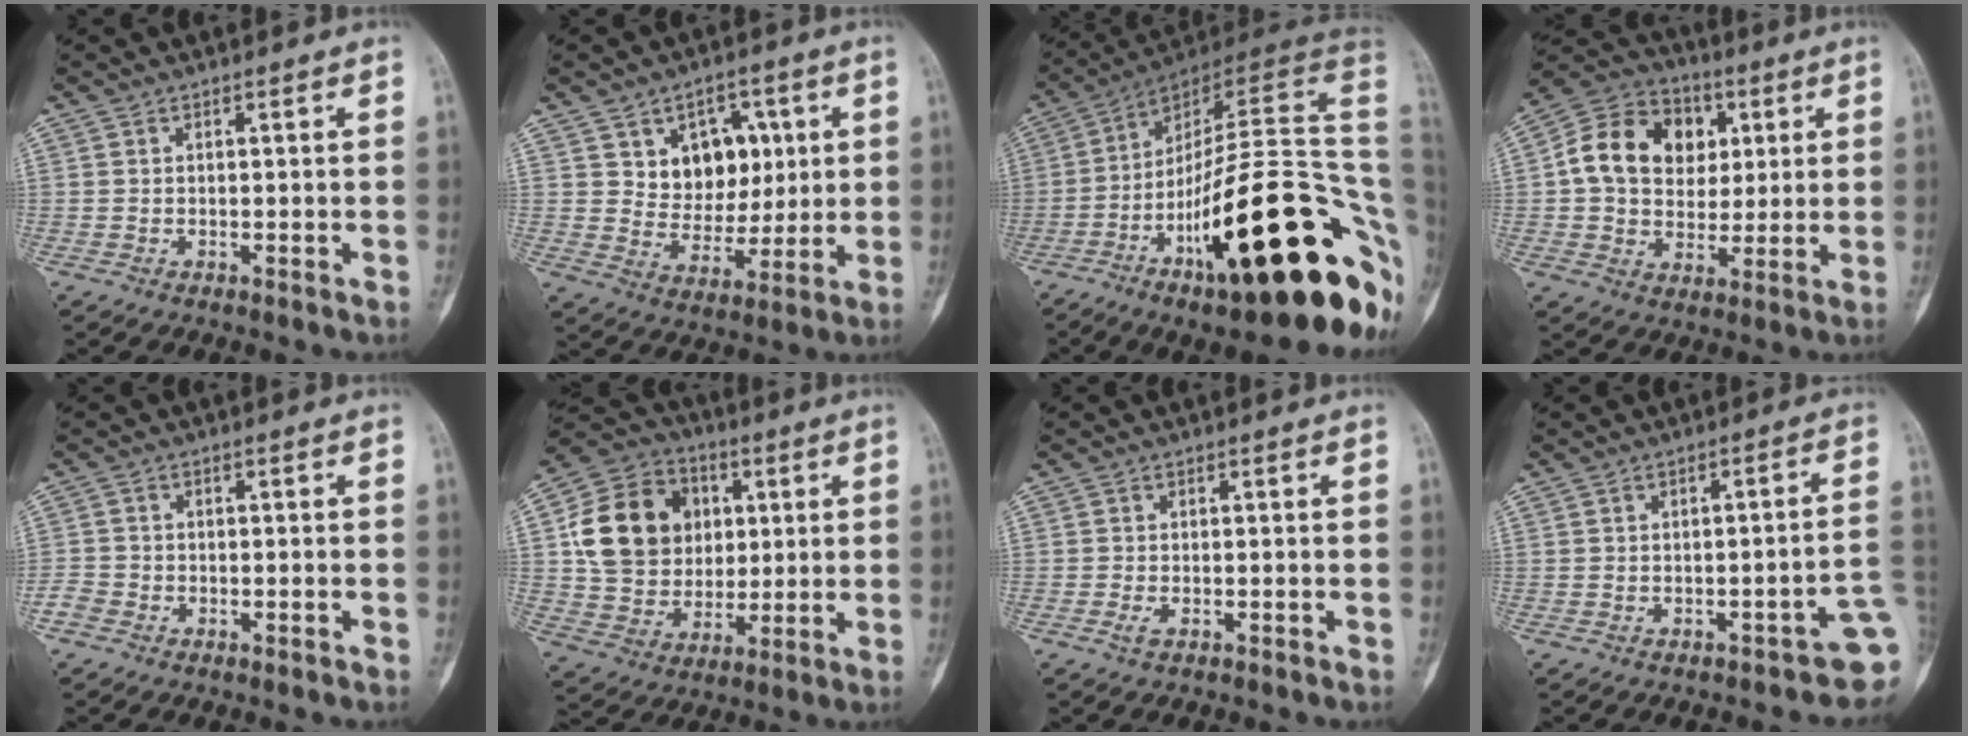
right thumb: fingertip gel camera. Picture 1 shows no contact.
{"total": 11.2, "force": [3.6, 8.6, 6.2], "torque": [-0.042, -0.017, 0.065]}
{"total": 32.5, "force": [-9.4, 8.7, 29.8], "torque": [-0.348, 0.066, -0.140]}
{"total": 15.9, "force": [3.0, 12.6, 9.2], "torque": [-0.133, 0.012, 0.047]}
{"total": 2.5, "force": [-1.7, 1.8, 0.7], "torque": [-0.013, 0.012, -0.036]}
{"total": 18.2, "force": [3.5, 15.2, 9.4], "torque": [-0.146, 0.010, 0.067]}
{"total": 1.5, "force": [-0.8, 0.7, 1.1], "torque": [-0.028, 0.001, -0.015]}
{"total": 6.9, "force": [-3.0, 2.3, 5.8], "torque": [-0.055, 0.029, -0.034]}